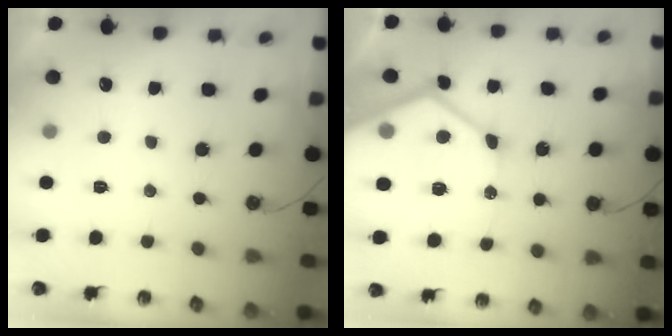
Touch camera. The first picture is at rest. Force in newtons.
{"total": 23.1, "press": 23.1, "slide": 1.8}